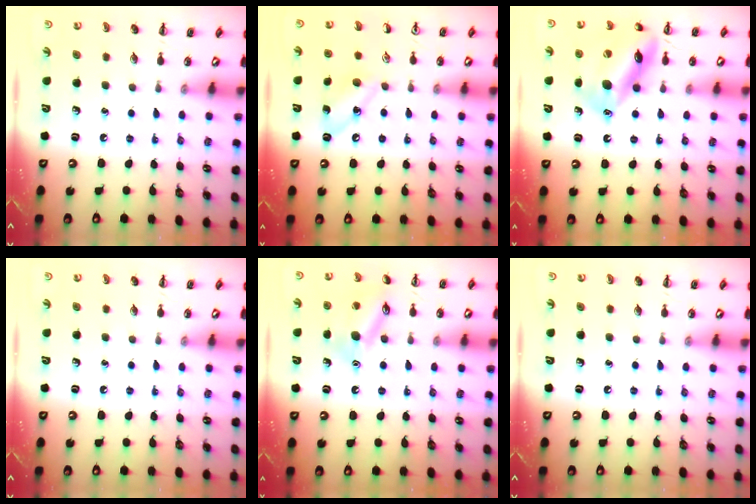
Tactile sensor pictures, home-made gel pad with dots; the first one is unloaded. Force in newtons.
{"total": 6.7, "press": 6.5, "slide": 1.5}
{"total": 15.8, "press": 15.7, "slide": 1.3}
{"total": 0.0}
{"total": 12.5, "press": 12.5, "slide": 1.1}
{"total": 0.0}